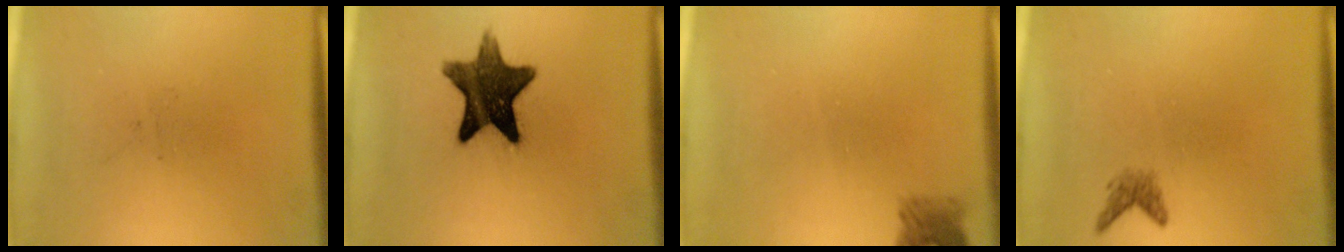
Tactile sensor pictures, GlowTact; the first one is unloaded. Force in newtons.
{"total": 13.1}
{"total": 2.1}
{"total": 1.4}